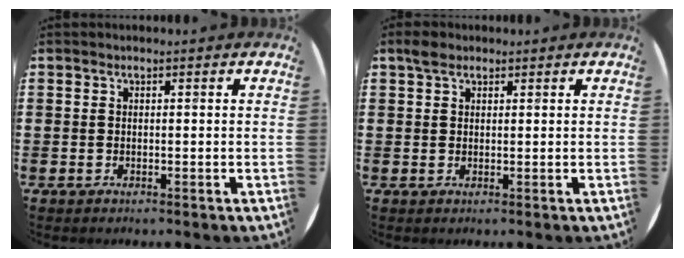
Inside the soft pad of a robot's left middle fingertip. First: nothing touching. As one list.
[{"total": 1.7, "force": [1.3, 0.9, 0.6], "torque": [-0.006, 0.002, 0.023]}]